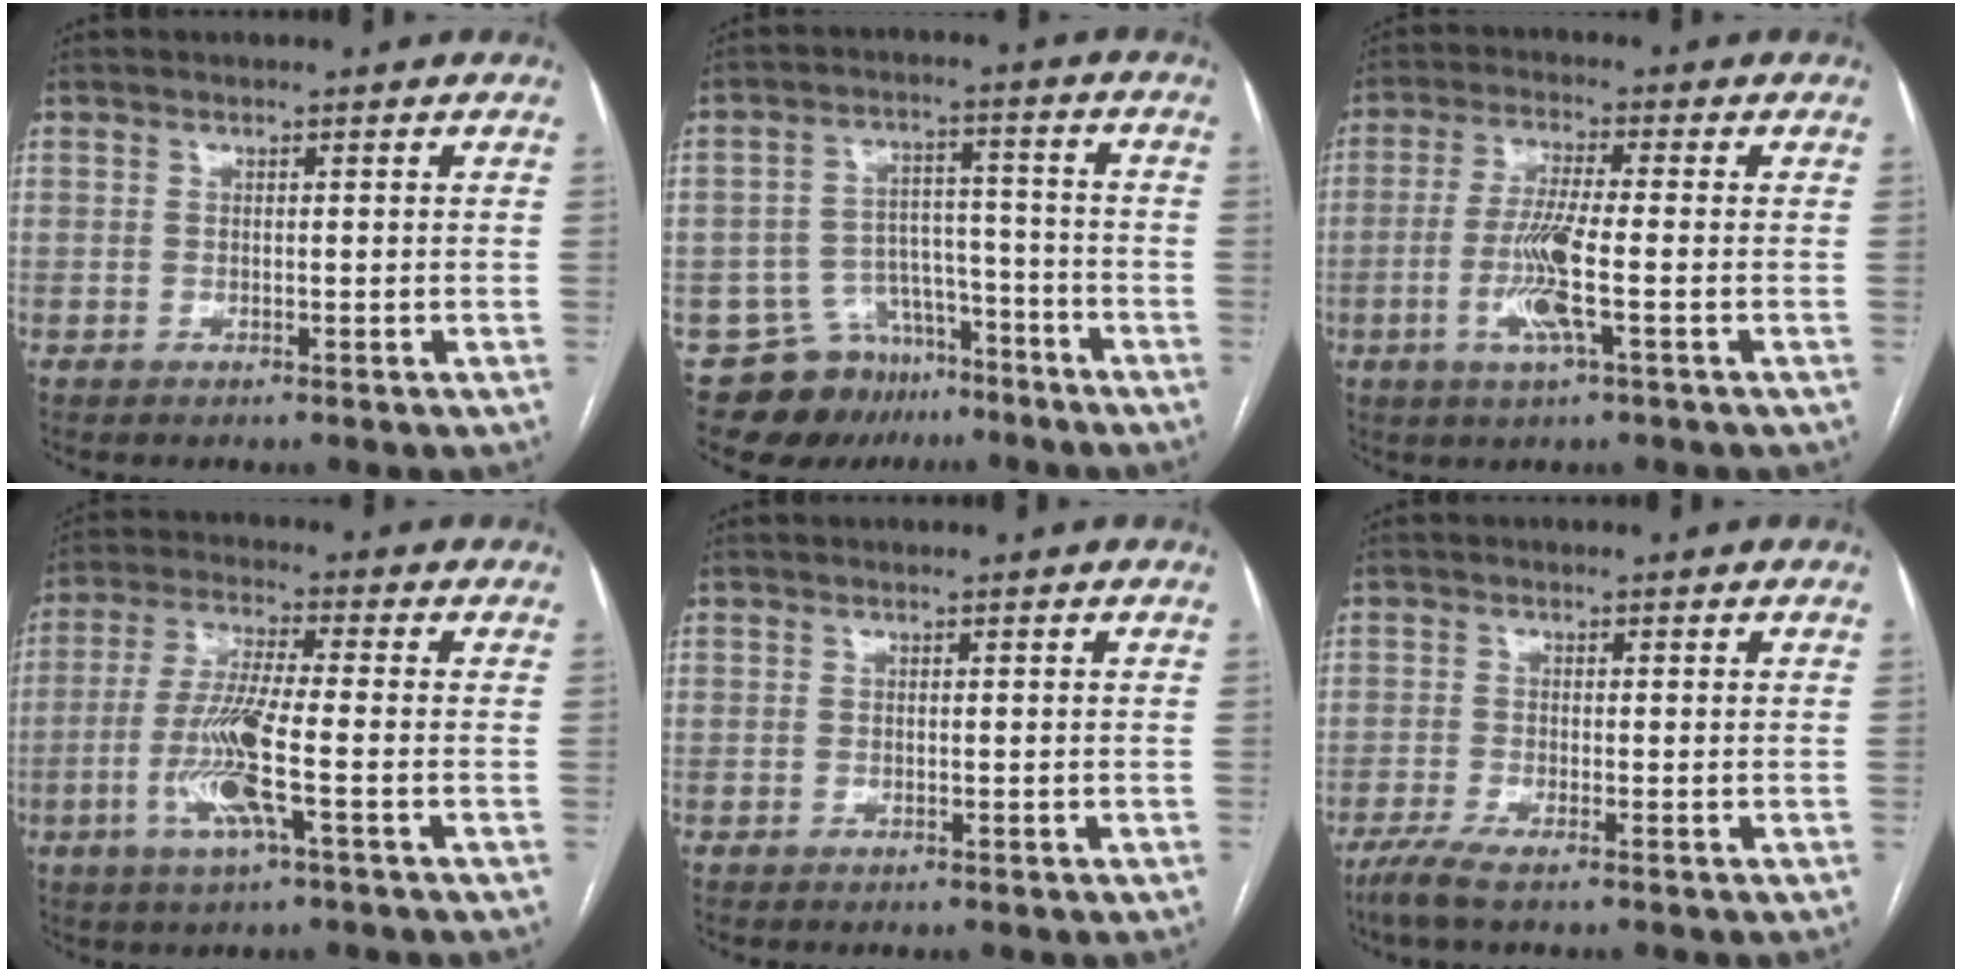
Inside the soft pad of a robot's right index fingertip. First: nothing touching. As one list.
[{"total": 9.8, "force": [-7.4, 6.3, 1.1], "torque": [-0.008, 0.053, -0.112]}, {"total": 7.9, "force": [-2.2, 0.1, 7.6], "torque": [-0.155, -0.009, -0.045]}, {"total": 10.1, "force": [-3.0, 0.2, 9.6], "torque": [-0.198, -0.010, -0.064]}, {"total": 0.0}, {"total": 3.0, "force": [-2.2, -0.1, 2.1], "torque": [-0.045, -0.009, -0.049]}]